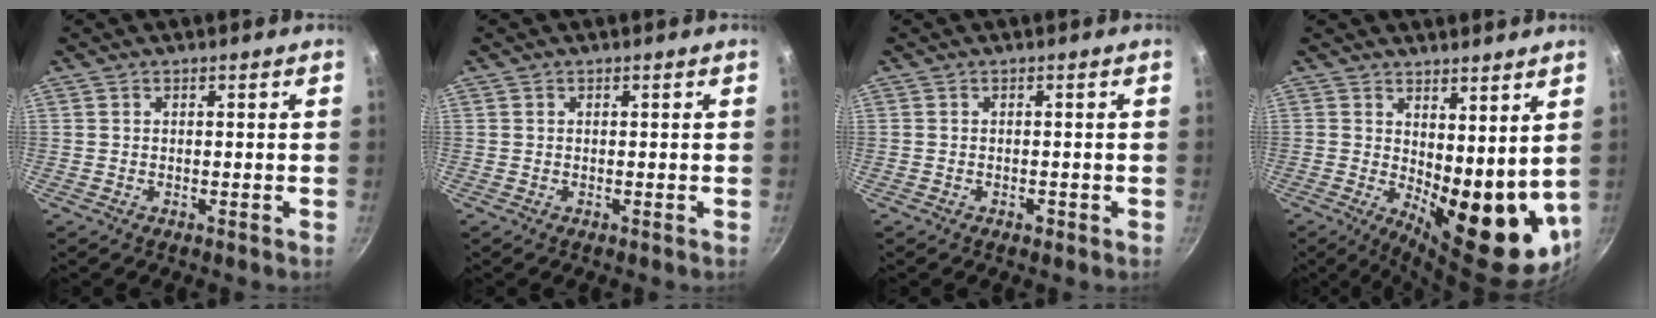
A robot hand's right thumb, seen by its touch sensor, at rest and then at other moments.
{"total": 0.0}
{"total": 1.1, "force": [-0.6, 0.6, 0.7], "torque": [-0.011, 0.003, -0.006]}
{"total": 15.1, "force": [2.8, 6.7, 13.3], "torque": [-0.138, -0.046, 0.055]}